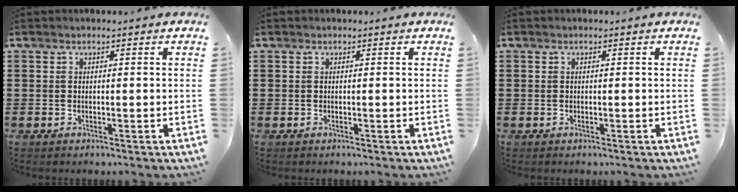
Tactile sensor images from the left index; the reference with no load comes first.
{"total": 0.0}
{"total": 0.0}